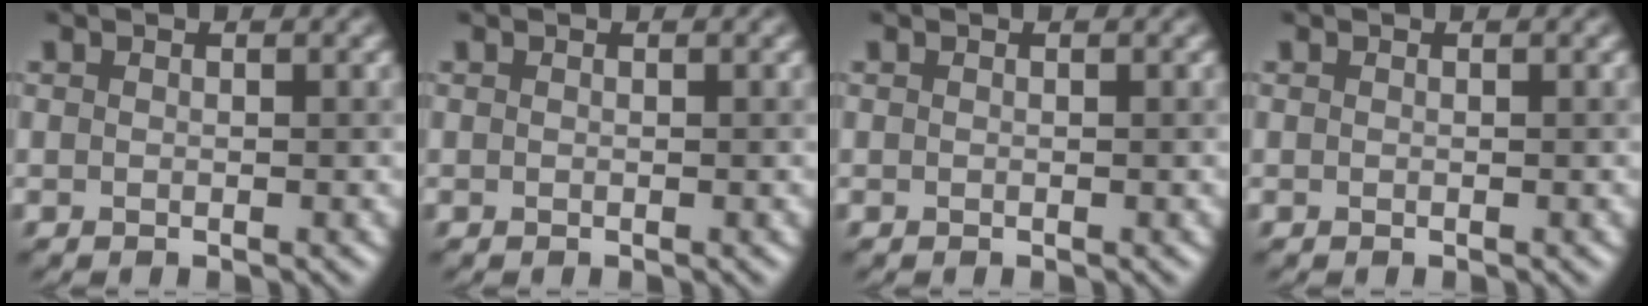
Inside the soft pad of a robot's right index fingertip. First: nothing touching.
{"total": 0.0}
{"total": 0.0}
{"total": 0.0}